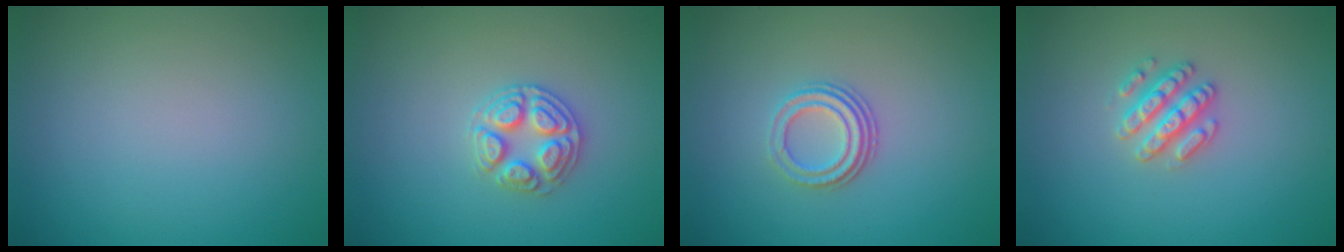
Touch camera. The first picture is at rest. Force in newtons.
{"total": 2.9, "press": 2.8, "slide": 0.3}
{"total": 3.0, "press": 2.2, "slide": 2.0}
{"total": 2.6, "press": 2.6, "slide": 0.3}